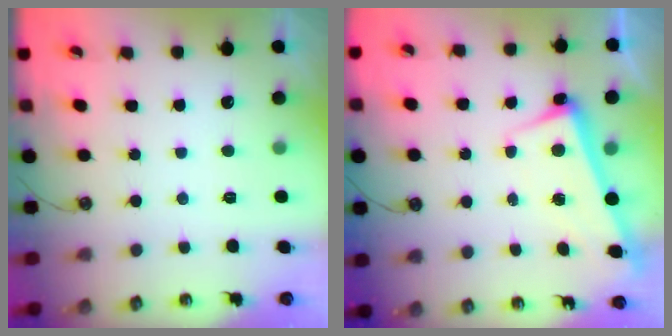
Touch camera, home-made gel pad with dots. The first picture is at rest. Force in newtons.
{"total": 2.8, "press": 2.6, "slide": 1.0}